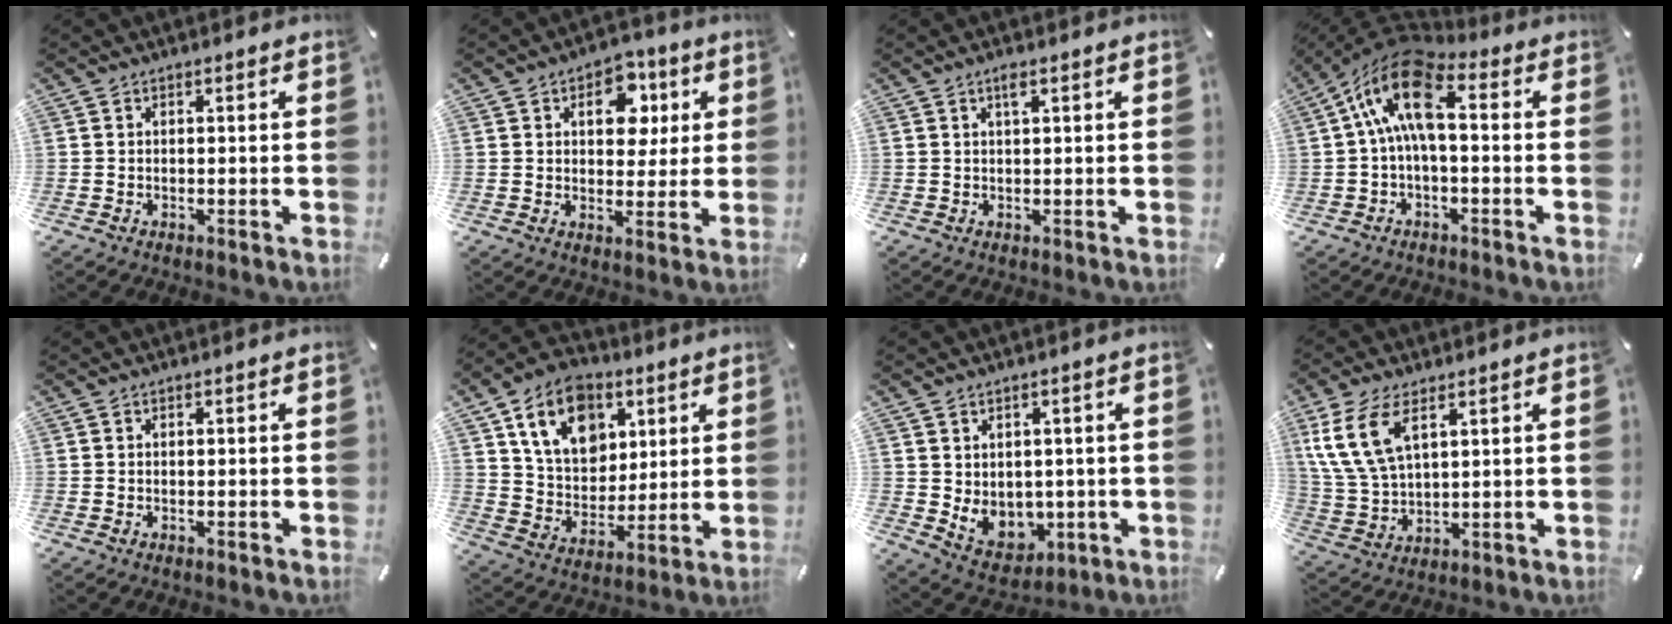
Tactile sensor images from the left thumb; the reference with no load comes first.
{"total": 10.2, "force": [3.4, 7.2, 6.4], "torque": [-0.069, -0.006, 0.051]}
{"total": 1.7, "force": [0.8, 0.4, 1.5], "torque": [-0.032, 0.002, 0.013]}
{"total": 14.5, "force": [2.0, 7.4, 12.4], "torque": [-0.245, 0.000, 0.034]}
{"total": 0.0}
{"total": 15.0, "force": [7.2, 11.2, 6.8], "torque": [-0.119, -0.018, 0.139]}
{"total": 6.7, "force": [1.1, 6.2, 2.3], "torque": [-0.035, -0.023, 0.027]}
{"total": 11.5, "force": [5.7, 6.1, 7.9], "torque": [-0.198, -0.011, 0.103]}